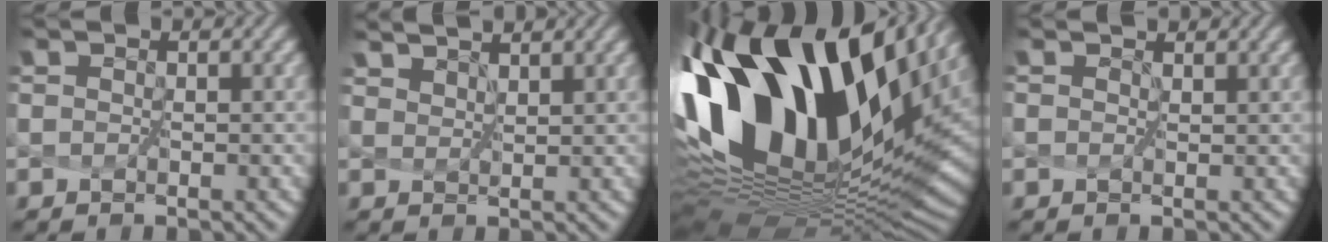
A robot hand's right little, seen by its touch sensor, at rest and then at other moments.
{"total": 3.8, "force": [3.6, 0.6, 0.9], "torque": [-0.040, -0.003, 0.073]}
{"total": 17.2, "force": [5.6, 8.5, 13.9], "torque": [-0.260, 0.002, 0.112]}
{"total": 0.0}